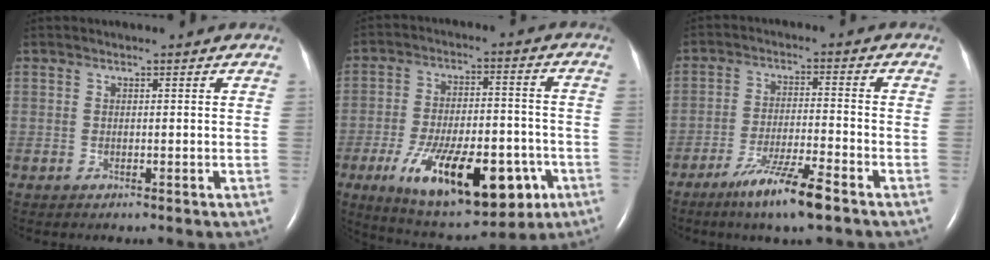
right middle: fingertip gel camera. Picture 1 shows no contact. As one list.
[{"total": 20.6, "force": [-9.1, 7.8, 16.7], "torque": [-0.253, -0.010, -0.124]}, {"total": 8.9, "force": [-6.0, 0.2, 6.6], "torque": [-0.127, -0.022, -0.107]}]